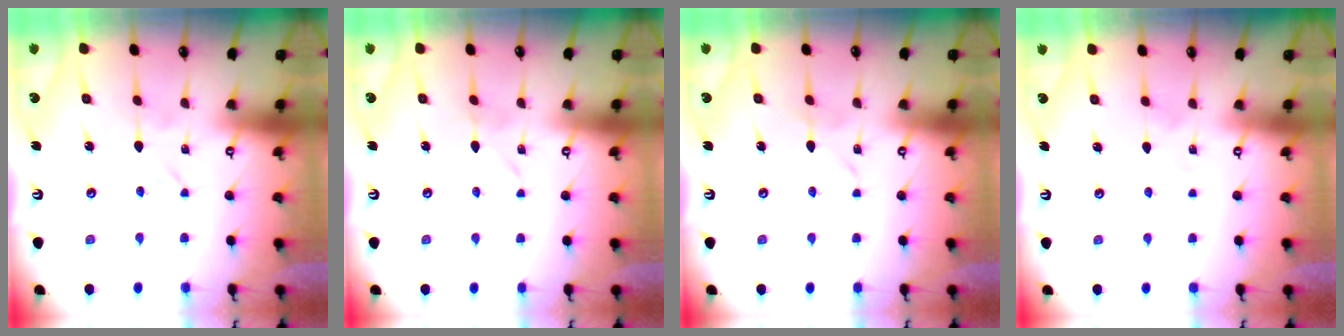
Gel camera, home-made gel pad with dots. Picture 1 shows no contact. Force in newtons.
{"total": 1.6, "press": 1.6, "slide": 0.2}
{"total": 2.7, "press": 2.7, "slide": 0.3}
{"total": 2.2, "press": 2.2, "slide": 0.3}